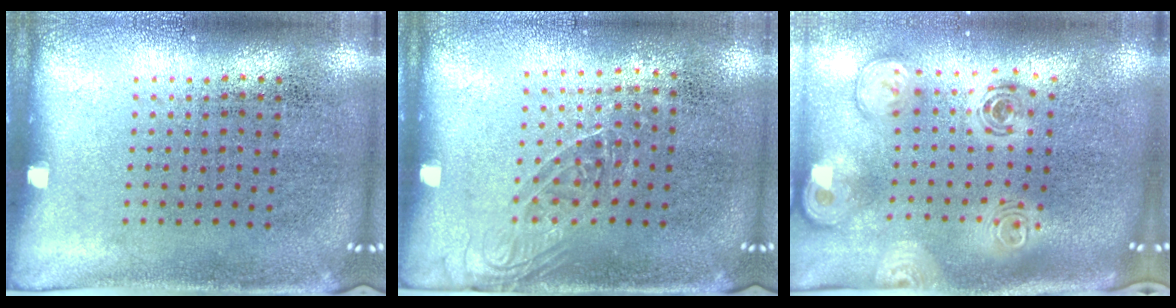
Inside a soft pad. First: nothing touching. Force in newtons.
{"total": 1.2, "press": 1.1, "slide": 0.7}
{"total": 3.0, "press": 2.1, "slide": 2.2}